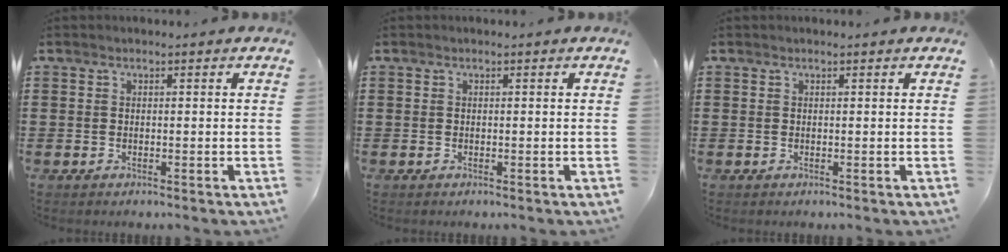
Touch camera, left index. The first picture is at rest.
{"total": 0.0}
{"total": 0.0}